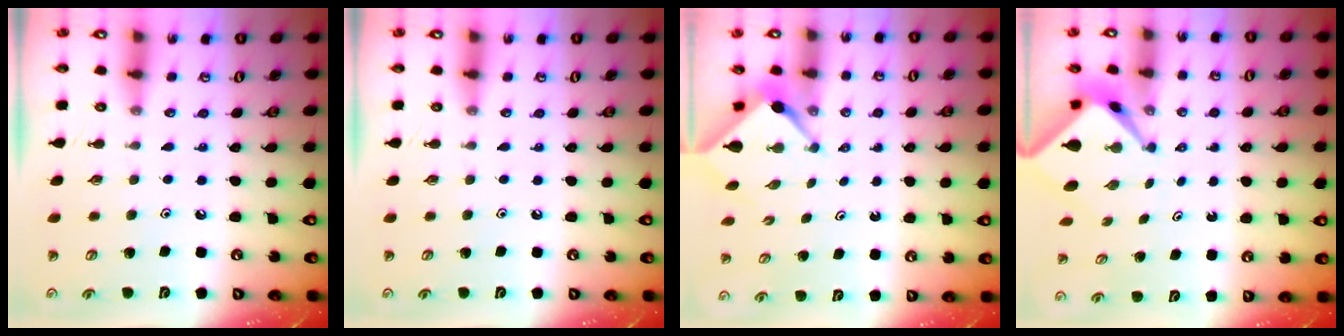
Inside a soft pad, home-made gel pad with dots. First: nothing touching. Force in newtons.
{"total": 0.0}
{"total": 2.4, "press": 2.3, "slide": 0.3}
{"total": 2.4, "press": 2.4, "slide": 0.2}